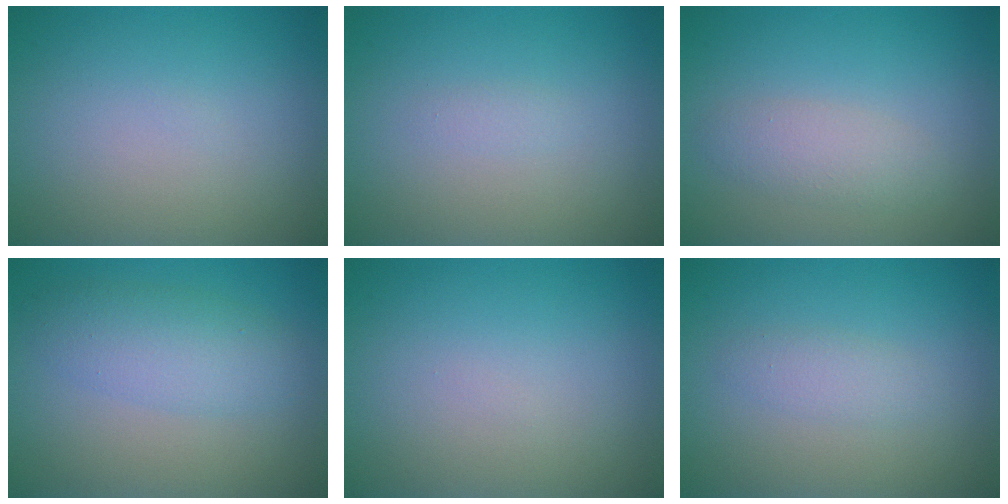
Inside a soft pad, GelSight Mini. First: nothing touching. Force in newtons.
{"total": 0.6, "press": 0.6, "slide": 0.0}
{"total": 2.2, "press": 2.2, "slide": 0.1}
{"total": 3.7, "press": 3.7, "slide": 0.1}
{"total": 0.0}
{"total": 1.4, "press": 1.4, "slide": 0.0}